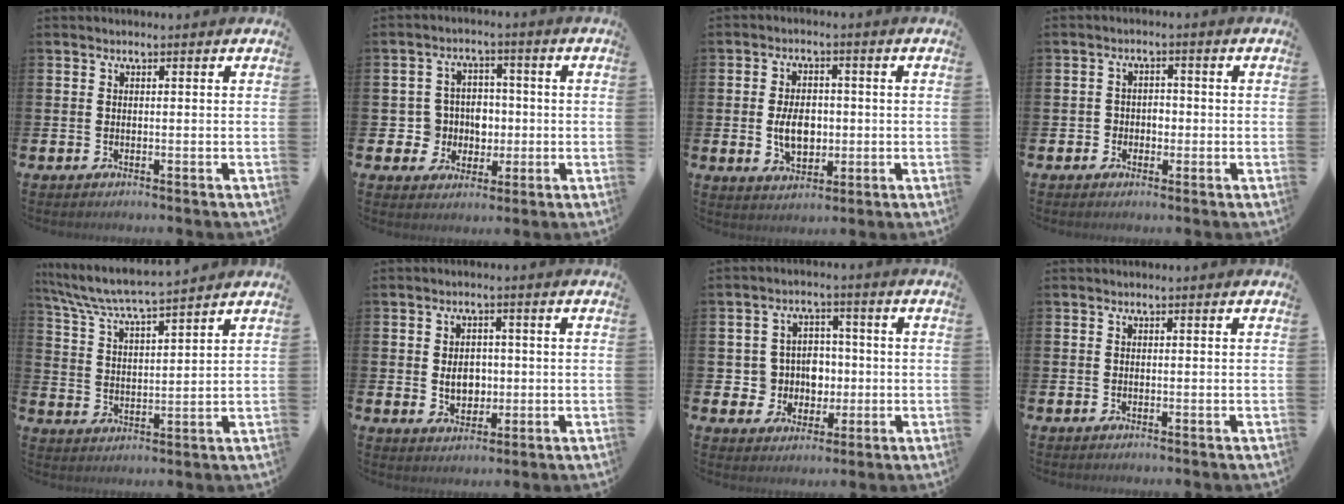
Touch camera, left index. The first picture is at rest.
{"total": 5.3, "force": [-0.3, 5.2, 1.0], "torque": [-0.034, 0.008, -0.011]}
{"total": 5.5, "force": [-0.4, 3.7, 4.1], "torque": [-0.062, 0.005, -0.012]}
{"total": 2.1, "force": [-0.7, 1.9, 0.6], "torque": [-0.013, 0.007, -0.020]}
{"total": 6.4, "force": [6.2, 0.1, 1.7], "torque": [-0.057, -0.041, 0.107]}
{"total": 4.0, "force": [-0.1, 3.2, 2.4], "torque": [-0.028, 0.001, -0.012]}
{"total": 5.6, "force": [0.0, 5.4, 1.3], "torque": [-0.039, 0.009, -0.005]}
{"total": 0.0}